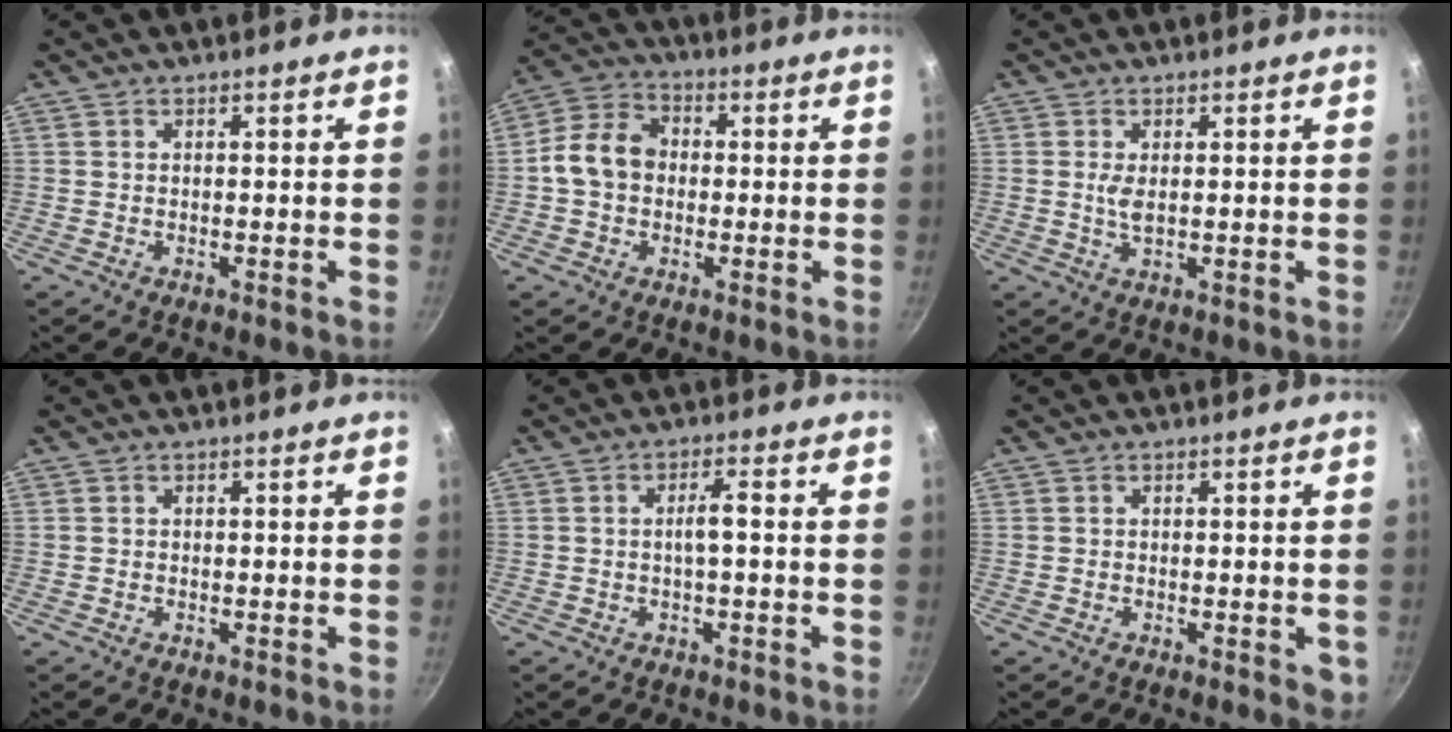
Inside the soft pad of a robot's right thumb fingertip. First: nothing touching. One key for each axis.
{"total": 9.5, "fx": -0.3, "fy": 7.5, "fz": 5.8, "tx": -0.084, "ty": 0.024, "tz": -0.023}
{"total": 2.7, "fx": 0.4, "fy": 1.2, "fz": 2.3, "tx": -0.048, "ty": -0.003, "tz": 0.011}
{"total": 0.0}
{"total": 3.3, "fx": -0.3, "fy": 0.7, "fz": 3.2, "tx": -0.063, "ty": 0.017, "tz": -0.005}
{"total": 2.7, "fx": -0.7, "fy": 1.5, "fz": 2.1, "tx": -0.022, "ty": -0.003, "tz": -0.011}